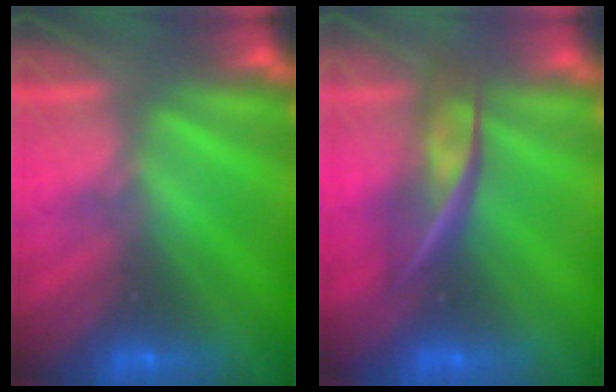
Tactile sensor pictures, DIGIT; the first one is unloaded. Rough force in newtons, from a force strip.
{"total": 2.4}